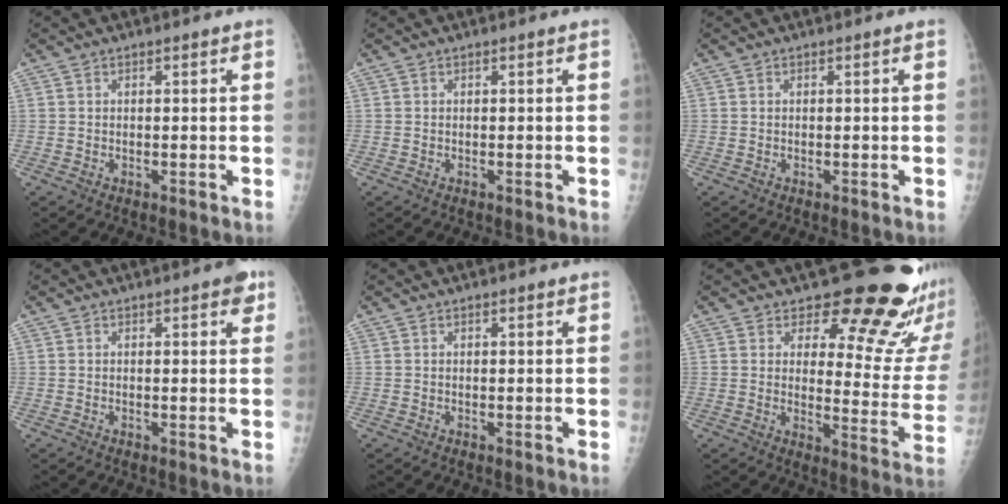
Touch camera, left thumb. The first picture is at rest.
{"total": 0.0}
{"total": 0.0}
{"total": 2.9, "force": [1.6, 1.1, 2.2], "torque": [-0.016, -0.002, 0.014]}
{"total": 0.6, "force": [0.4, 0.2, 0.4], "torque": [-0.008, -0.001, 0.005]}
{"total": 18.9, "force": [14.9, 6.7, 9.4], "torque": [-0.066, -0.128, 0.170]}